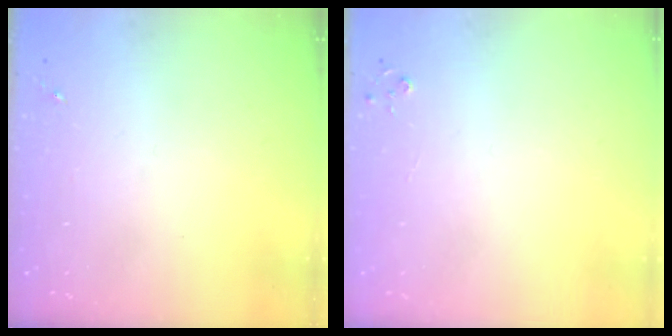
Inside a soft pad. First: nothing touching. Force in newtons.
{"total": 2.8, "press": 2.8, "slide": 0.3}